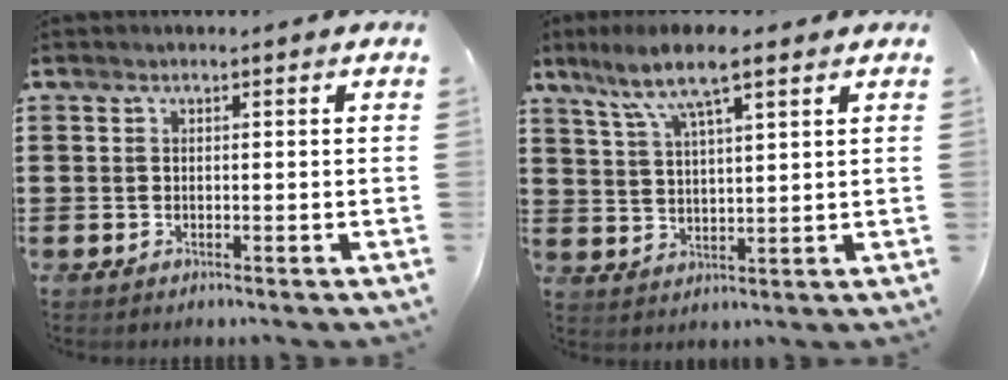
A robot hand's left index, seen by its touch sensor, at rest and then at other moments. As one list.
[{"total": 7.5, "force": [5.1, 1.3, 5.4], "torque": [-0.119, -0.007, 0.087]}]